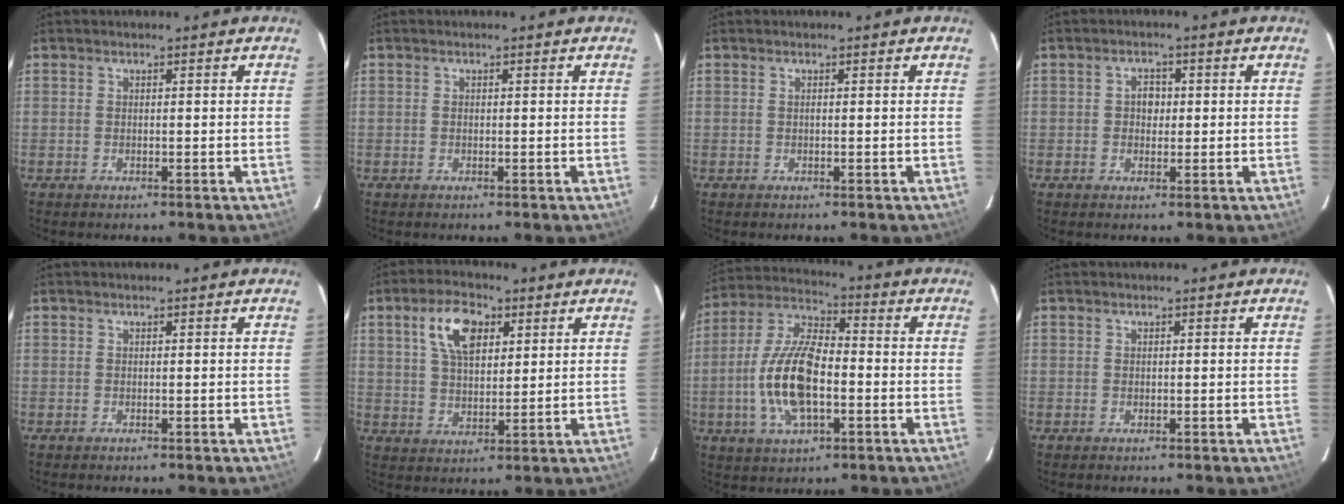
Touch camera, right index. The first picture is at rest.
{"total": 0.0}
{"total": 0.0}
{"total": 2.4, "force": [0.1, 2.1, 1.2], "torque": [-0.018, 0.009, 0.000]}
{"total": 0.0}
{"total": 9.3, "force": [4.0, 4.8, 6.9], "torque": [-0.126, 0.022, 0.075]}
{"total": 14.9, "force": [-3.2, 6.4, 13.1], "torque": [-0.276, 0.003, -0.061]}
{"total": 0.0}